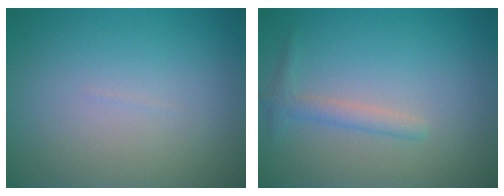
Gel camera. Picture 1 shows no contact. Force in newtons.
{"total": 1.6, "press": 1.6, "slide": 0.1}